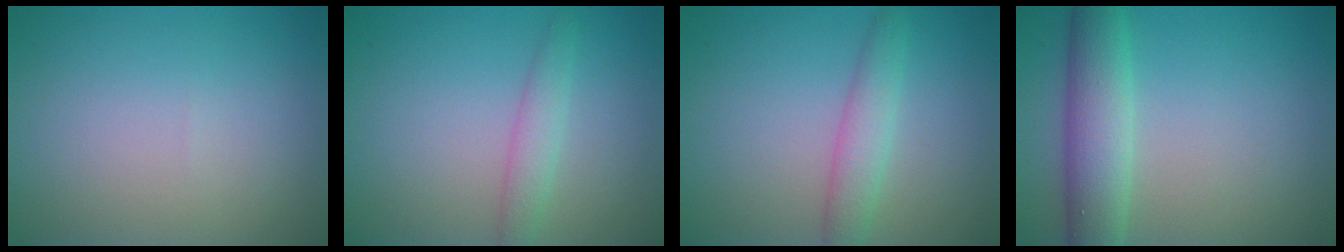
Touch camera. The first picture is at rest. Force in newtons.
{"total": 2.2, "press": 2.2, "slide": 0.1}
{"total": 2.7, "press": 2.7, "slide": 0.0}
{"total": 5.2, "press": 5.2, "slide": 0.3}